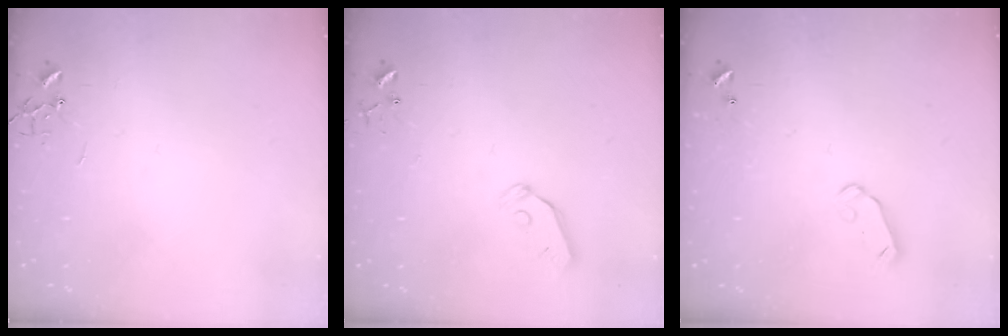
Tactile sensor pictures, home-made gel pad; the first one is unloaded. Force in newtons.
{"total": 5.6, "press": 5.6, "slide": 0.7}
{"total": 5.8, "press": 5.8, "slide": 0.5}